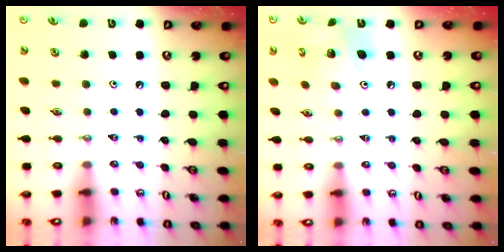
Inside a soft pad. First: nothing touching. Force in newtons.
{"total": 9.7, "press": 9.7, "slide": 0.4}